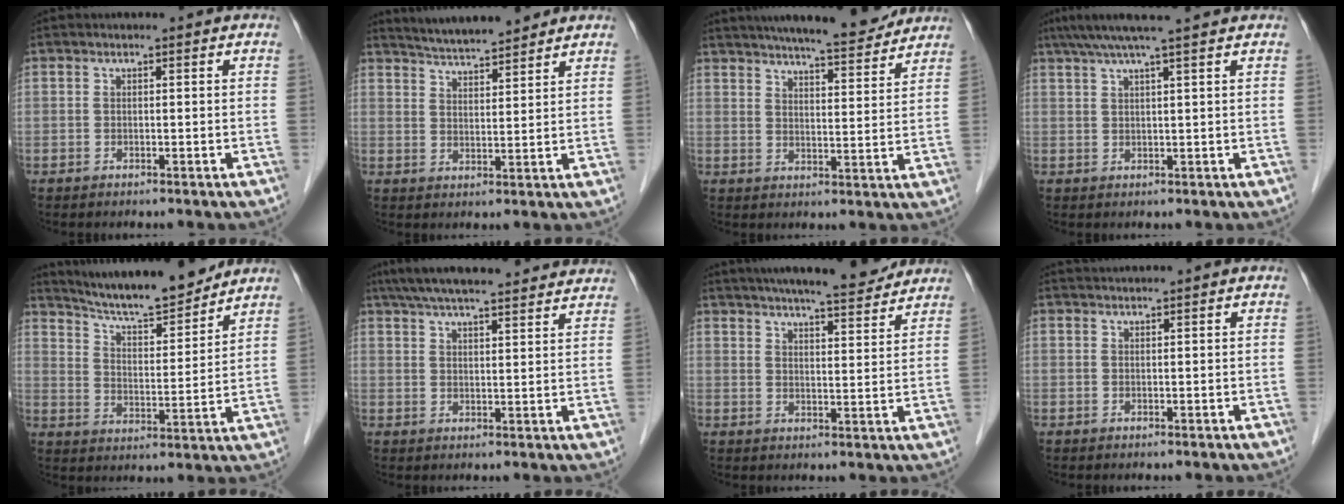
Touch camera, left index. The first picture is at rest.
{"total": 8.8, "force": [8.2, 0.7, 3.0], "torque": [-0.057, 0.019, 0.136]}
{"total": 14.6, "force": [13.0, 1.6, 6.4], "torque": [-0.098, 0.003, 0.181]}
{"total": 7.5, "force": [6.1, -1.0, 4.3], "torque": [-0.070, 0.029, 0.092]}
{"total": 13.9, "force": [12.9, 1.0, 5.1], "torque": [-0.089, 0.002, 0.211]}
{"total": 22.3, "force": [20.1, 3.0, 9.4], "torque": [-0.157, 0.043, 0.277]}
{"total": 14.8, "force": [13.2, 1.5, 6.6], "torque": [-0.104, 0.008, 0.183]}
{"total": 1.8, "force": [1.6, -0.7, 0.3], "torque": [-0.006, 0.010, 0.038]}